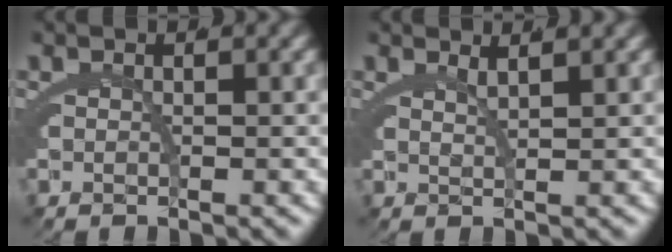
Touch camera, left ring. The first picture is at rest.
{"total": 2.0, "force": [1.5, -1.2, 0.5], "torque": [-0.006, -0.004, 0.034]}